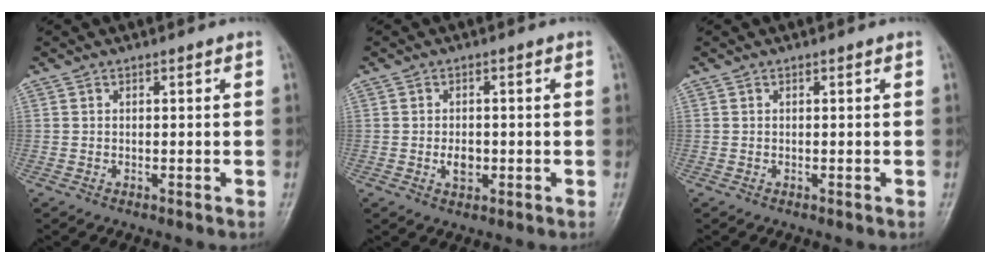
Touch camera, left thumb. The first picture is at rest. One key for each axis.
{"total": 3.2, "fx": -0.7, "fy": 2.1, "fz": 2.2, "tx": -0.030, "ty": 0.003, "tz": -0.010}
{"total": 0.0}